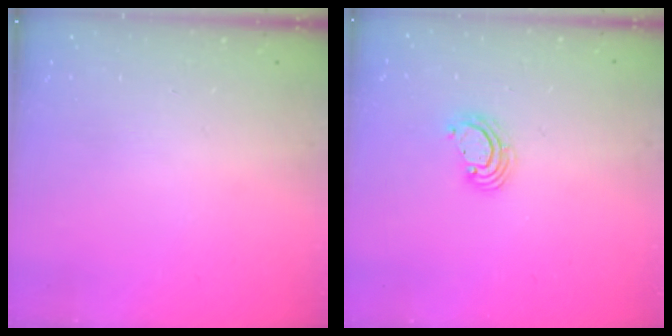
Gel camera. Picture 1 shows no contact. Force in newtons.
{"total": 3.6, "press": 3.6, "slide": 0.2}